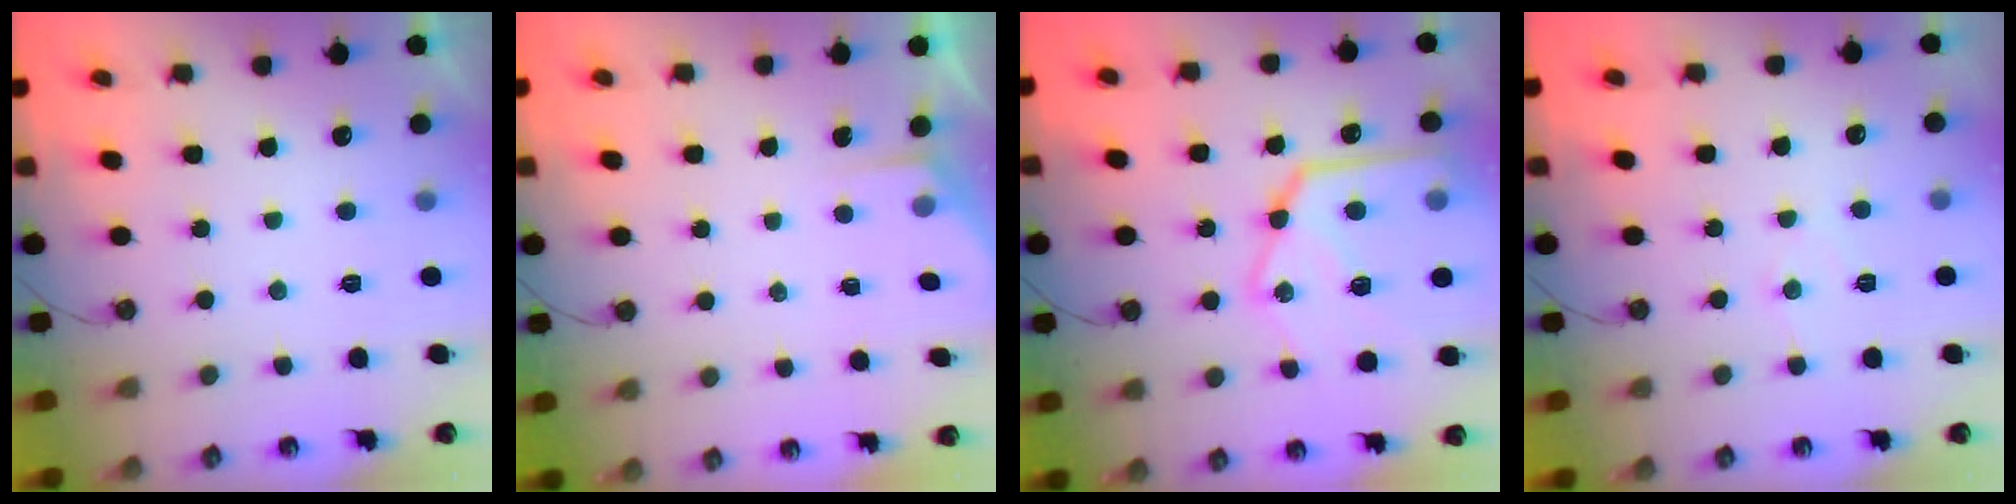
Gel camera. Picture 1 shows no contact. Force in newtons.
{"total": 1.8, "press": 1.7, "slide": 0.3}
{"total": 21.7, "press": 21.6, "slide": 2.4}
{"total": 5.2, "press": 5.2, "slide": 0.5}